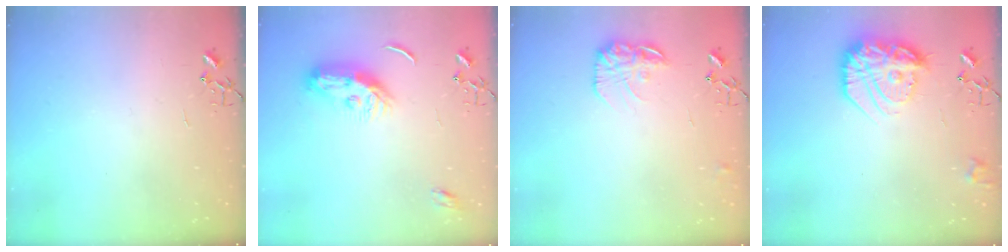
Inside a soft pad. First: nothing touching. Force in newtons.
{"total": 10.2, "press": 10.2, "slide": 0.5}
{"total": 12.7, "press": 12.7, "slide": 0.6}
{"total": 17.9, "press": 17.9, "slide": 0.7}